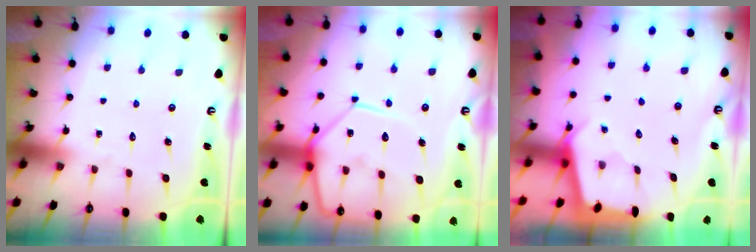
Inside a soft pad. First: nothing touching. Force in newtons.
{"total": 14.4, "press": 14.3, "slide": 1.3}
{"total": 2.6, "press": 2.6, "slide": 0.3}